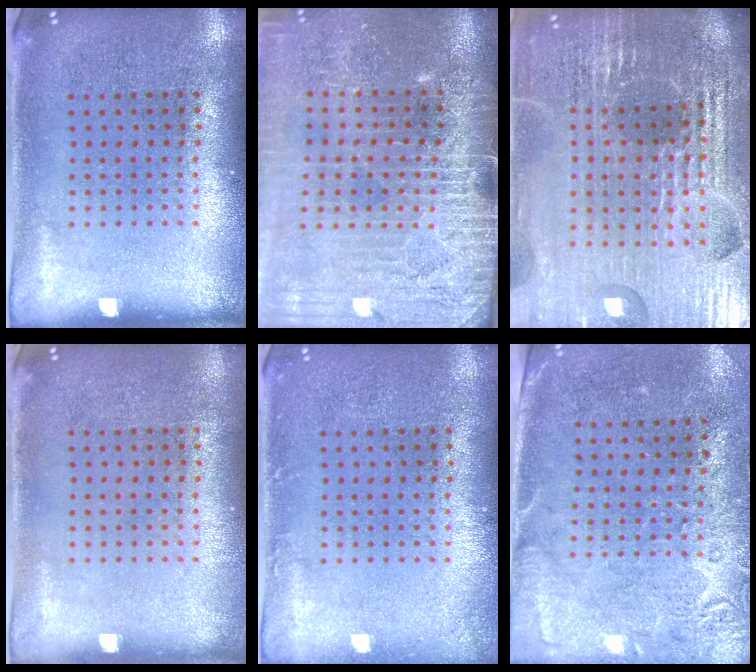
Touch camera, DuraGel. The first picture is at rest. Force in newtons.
{"total": 3.8, "press": 3.4, "slide": 1.7}
{"total": 6.2, "press": 5.5, "slide": 2.8}
{"total": 0.0}
{"total": 0.7, "press": 0.7, "slide": 0.1}
{"total": 2.8, "press": 2.3, "slide": 1.5}